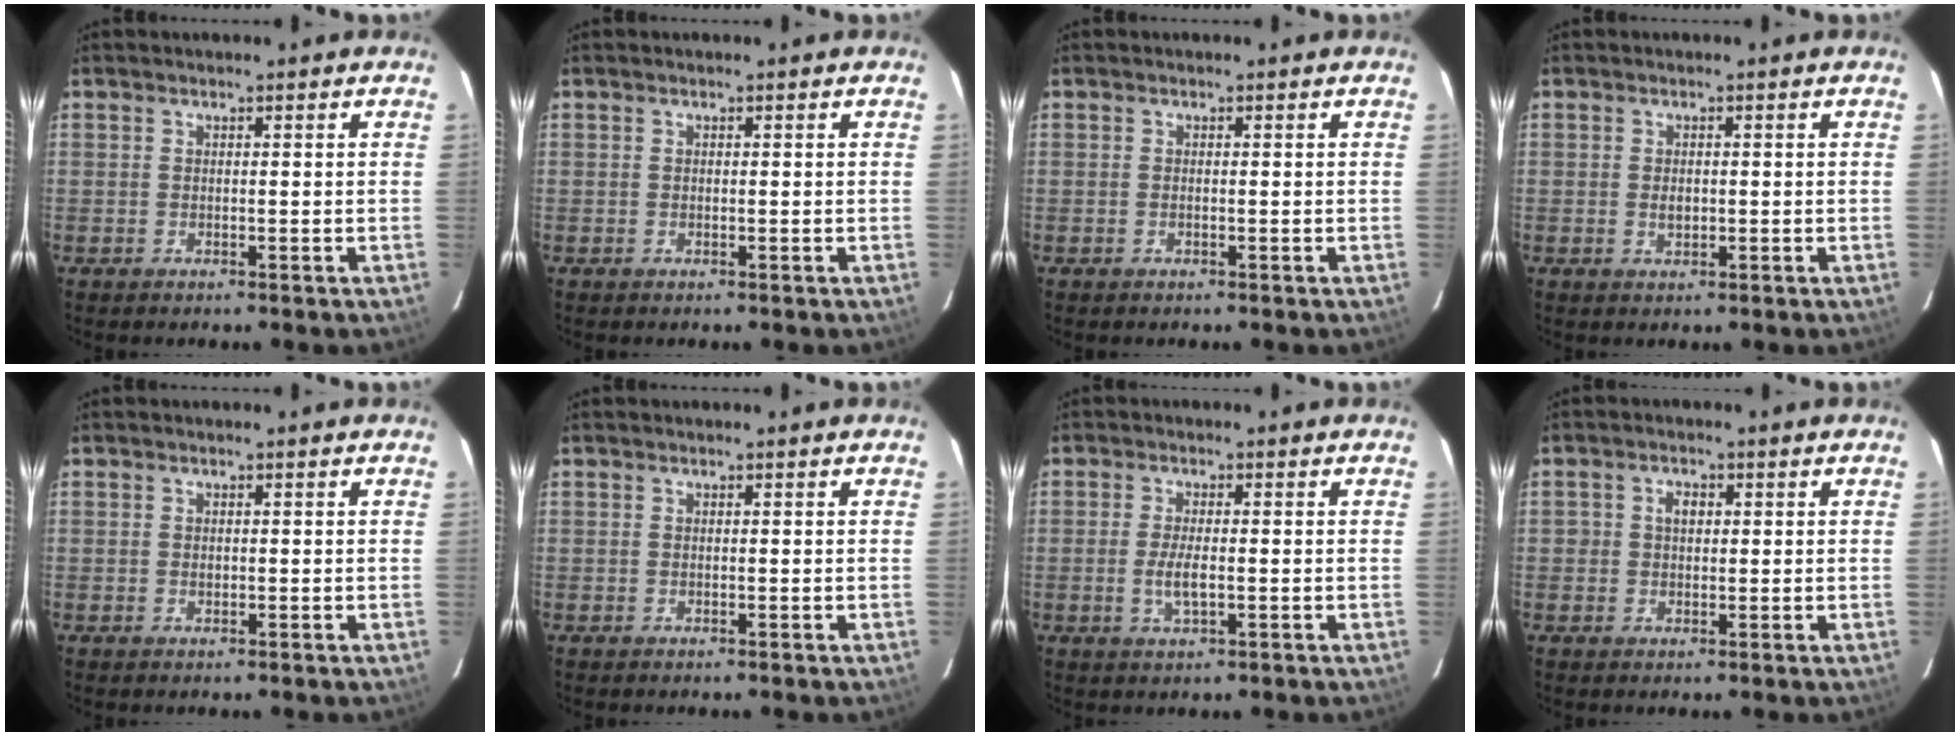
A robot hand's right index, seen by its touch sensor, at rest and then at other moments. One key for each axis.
{"total": 0.0}
{"total": 0.0}
{"total": 1.7, "fx": -0.2, "fy": 1.1, "fz": 1.2, "tx": -0.020, "ty": 0.001, "tz": -0.001}
{"total": 0.6, "fx": 0.0, "fy": 0.5, "fz": 0.3, "tx": -0.002, "ty": 0.001, "tz": 0.001}
{"total": 0.0}
{"total": 3.8, "fx": -0.8, "fy": 1.0, "fz": 3.6, "tx": -0.072, "ty": -0.005, "tz": -0.014}
{"total": 2.4, "fx": 0.3, "fy": 2.0, "fz": 1.2, "tx": -0.018, "ty": 0.007, "tz": 0.004}